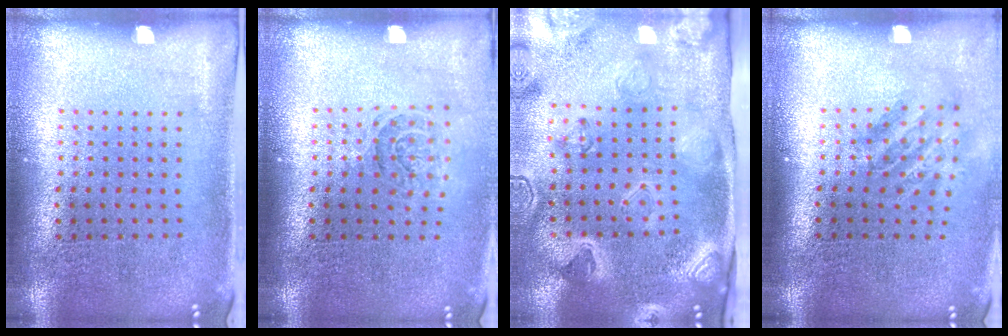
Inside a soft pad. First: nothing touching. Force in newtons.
{"total": 1.4, "press": 1.2, "slide": 0.8}
{"total": 3.2, "press": 3.1, "slide": 0.4}
{"total": 1.9, "press": 1.3, "slide": 1.3}